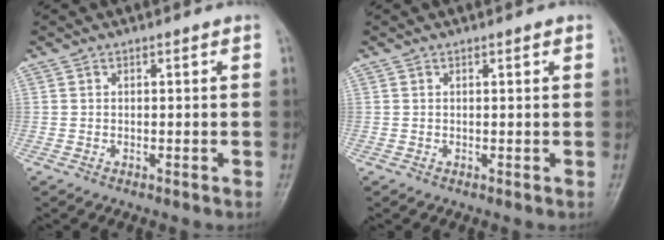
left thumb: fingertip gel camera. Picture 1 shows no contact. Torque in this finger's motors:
{"motor_torque": [-0.13, -0.05, -0.34, -0.23, 0.02]}